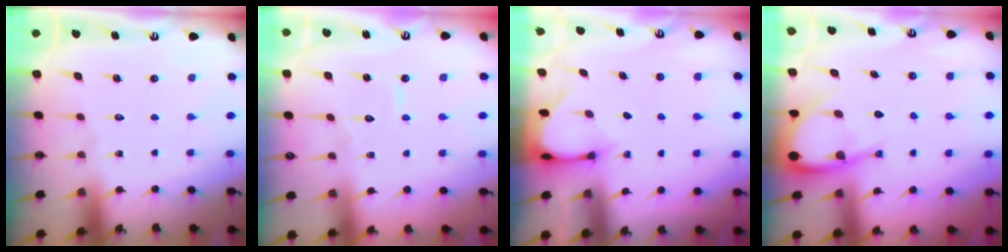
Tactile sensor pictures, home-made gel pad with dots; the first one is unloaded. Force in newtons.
{"total": 5.4, "press": 5.4, "slide": 0.4}
{"total": 3.0, "press": 3.0, "slide": 0.2}
{"total": 8.7, "press": 8.7, "slide": 1.0}